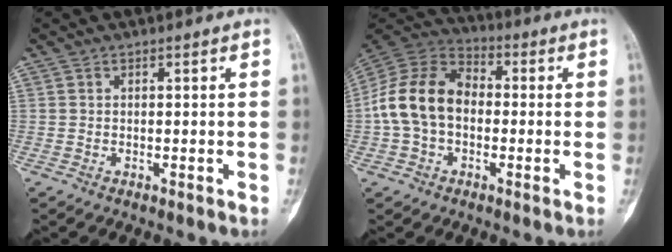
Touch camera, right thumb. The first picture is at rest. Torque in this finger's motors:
{"motor_torque": [0.19, 1.58, 0.92, -0.81, 0.16]}